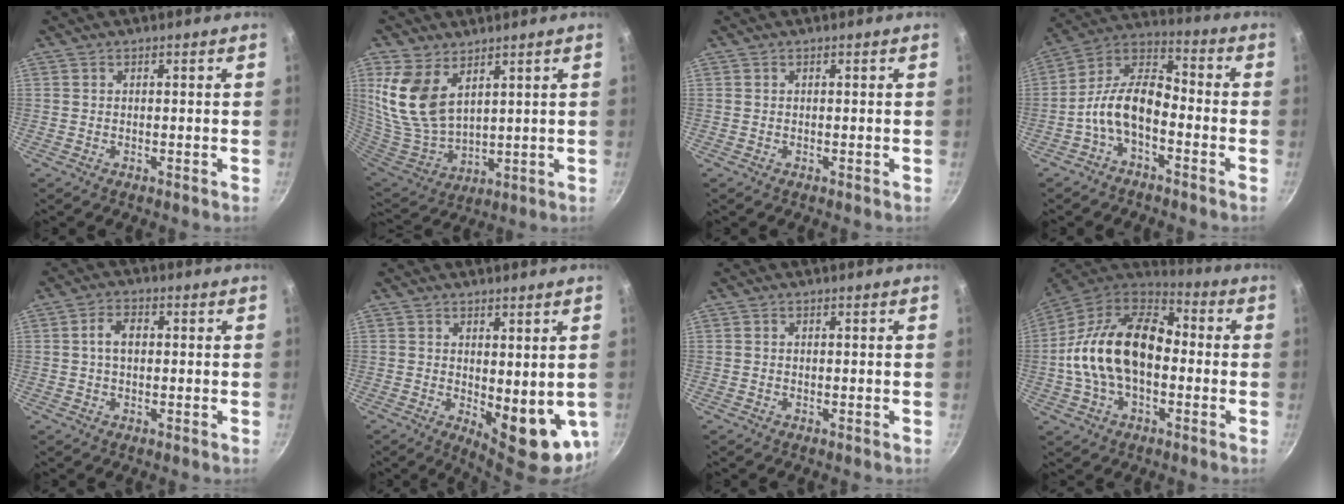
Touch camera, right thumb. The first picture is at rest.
{"total": 13.9, "force": [6.1, 8.1, 9.4], "torque": [-0.186, -0.041, 0.138]}
{"total": 0.0}
{"total": 11.2, "force": [-4.1, 5.8, 8.6], "torque": [-0.152, 0.055, -0.095]}
{"total": 4.0, "force": [0.3, 2.6, 3.1], "torque": [-0.048, 0.011, 0.001]}
{"total": 11.2, "force": [-0.1, 5.0, 10.0], "torque": [-0.107, -0.015, 0.016]}
{"total": 0.0}
{"total": 21.3, "force": [-1.2, 13.3, 16.5], "torque": [-0.277, 0.044, -0.038]}